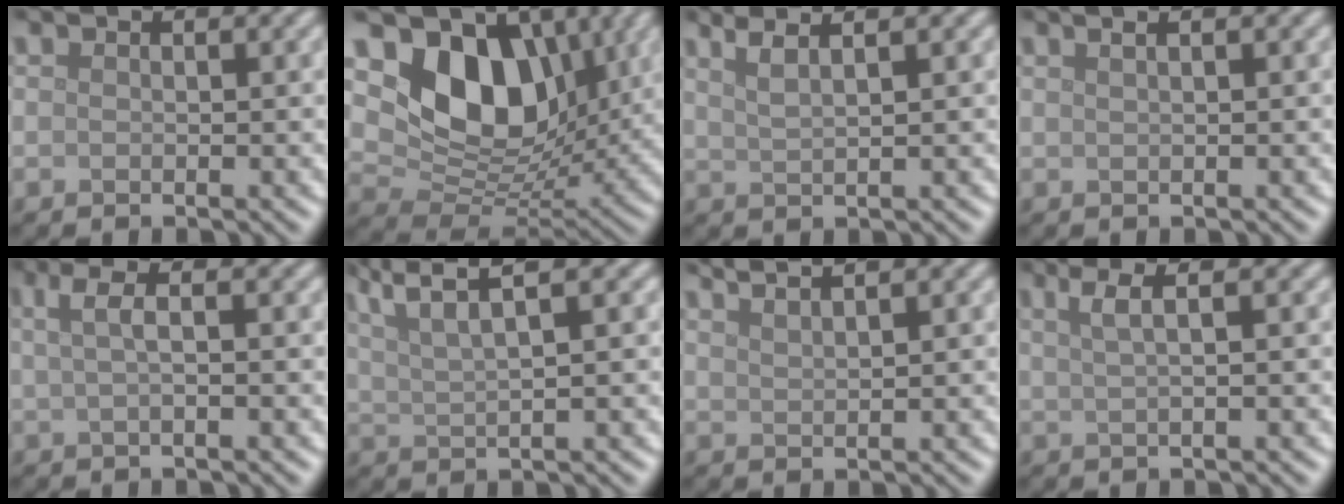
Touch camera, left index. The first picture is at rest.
{"total": 10.3, "force": [3.5, 7.2, 6.6], "torque": [-0.113, -0.015, 0.060]}
{"total": 3.5, "force": [2.3, 1.2, 2.3], "torque": [-0.021, 0.018, 0.015]}
{"total": 3.2, "force": [1.8, 1.6, 2.1], "torque": [-0.011, 0.022, -0.003]}
{"total": 2.5, "force": [0.6, 0.7, 2.3], "torque": [-0.040, 0.006, 0.007]}
{"total": 5.1, "force": [3.3, 0.9, 3.8], "torque": [-0.068, 0.015, 0.059]}
{"total": 4.1, "force": [3.2, 1.3, 2.3], "torque": [-0.007, 0.024, 0.019]}
{"total": 2.7, "force": [1.2, 0.8, 2.3], "torque": [-0.030, 0.006, 0.013]}